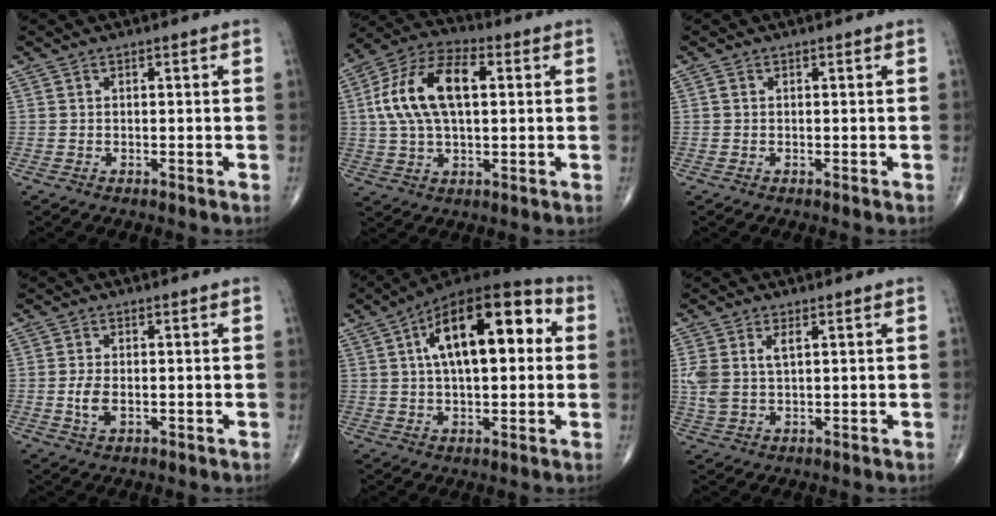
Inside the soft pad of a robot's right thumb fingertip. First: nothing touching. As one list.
[{"total": 15.8, "force": [2.7, 8.1, 13.2], "torque": [-0.259, 0.025, 0.046]}, {"total": 0.0}, {"total": 3.5, "force": [-0.4, 1.8, 2.9], "torque": [-0.063, -0.005, -0.007]}, {"total": 19.6, "force": [4.1, 9.3, 16.8], "torque": [-0.240, 0.029, 0.052]}, {"total": 5.5, "force": [1.5, 2.8, 4.5], "torque": [-0.111, 0.006, 0.037]}]